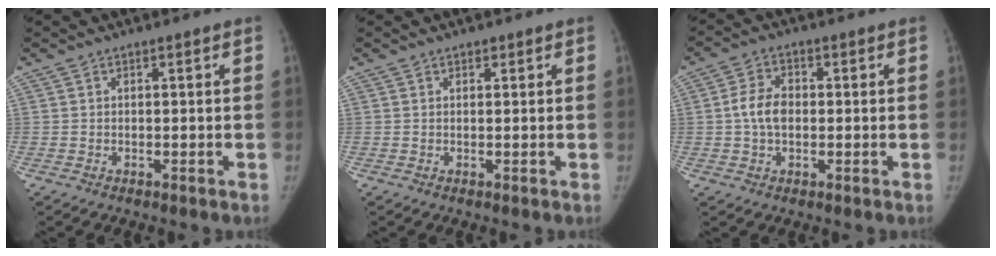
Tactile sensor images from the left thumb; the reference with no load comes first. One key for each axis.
{"total": 0.7, "fx": 0.5, "fy": 0.4, "fz": 0.2, "tx": 0.001, "ty": -0.003, "tz": 0.005}
{"total": 5.7, "fx": 0.0, "fy": 3.9, "fz": 4.2, "tx": -0.078, "ty": 0.012, "tz": -0.005}